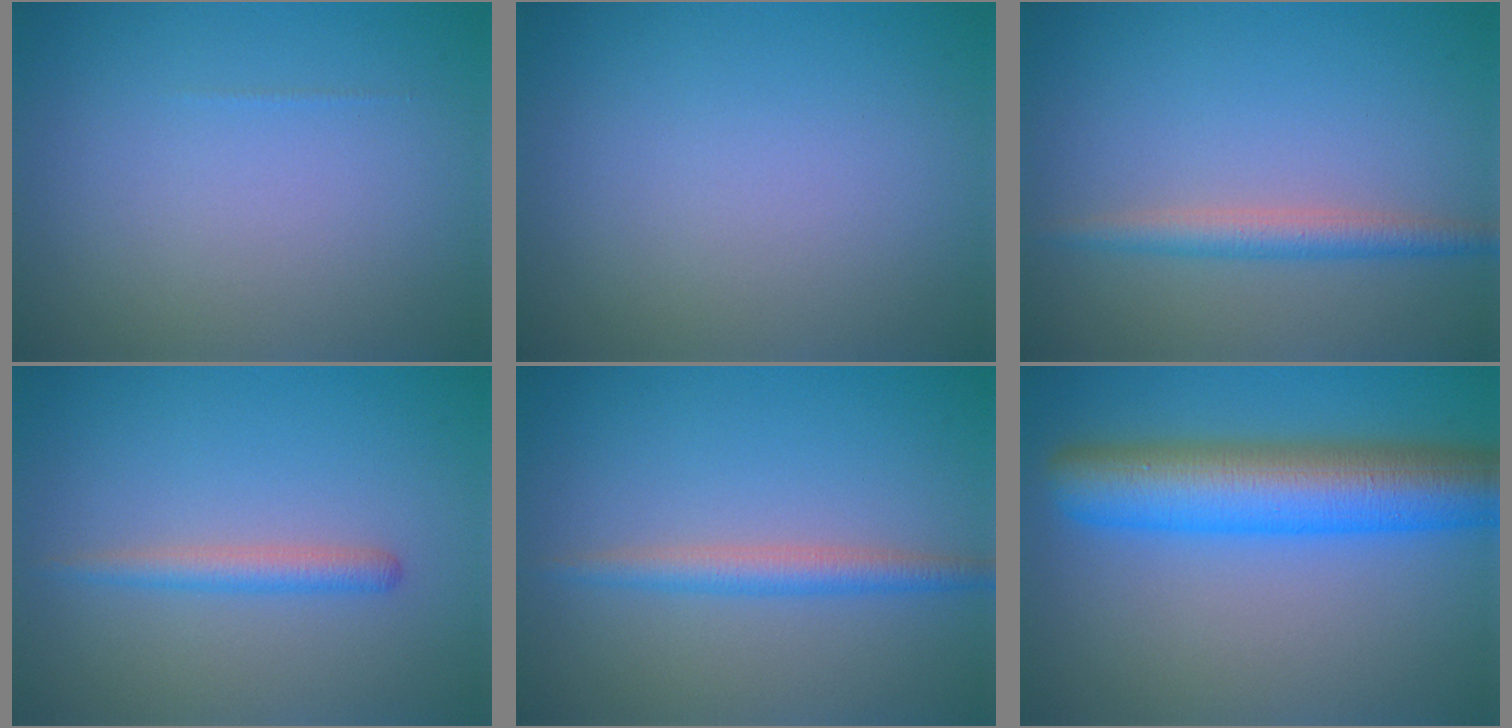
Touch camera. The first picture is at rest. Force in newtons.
{"total": 0.0}
{"total": 2.5, "press": 2.5, "slide": 0.1}
{"total": 1.9, "press": 1.8, "slide": 0.2}
{"total": 2.3, "press": 2.3, "slide": 0.1}
{"total": 9.4, "press": 9.4, "slide": 0.2}